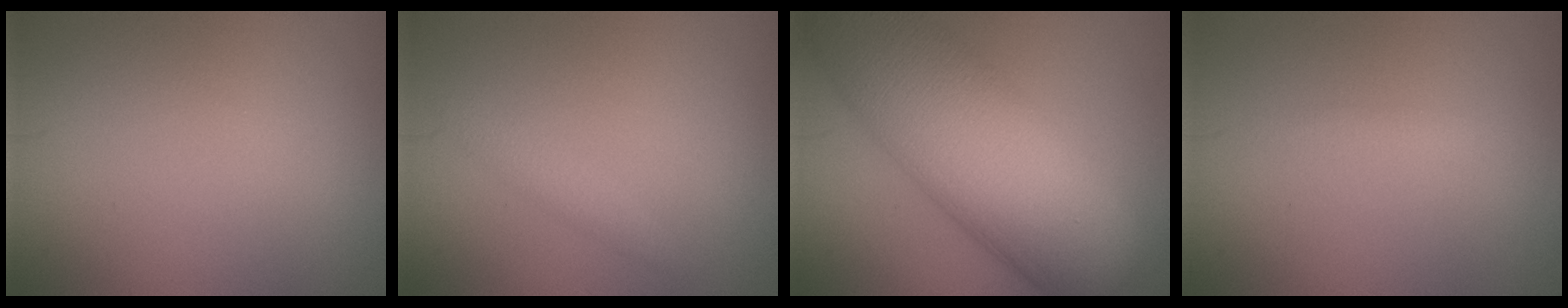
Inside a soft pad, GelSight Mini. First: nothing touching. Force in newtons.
{"total": 1.1, "press": 1.1, "slide": 0.1}
{"total": 14.3, "press": 14.2, "slide": 0.5}
{"total": 1.0, "press": 1.0, "slide": 0.1}